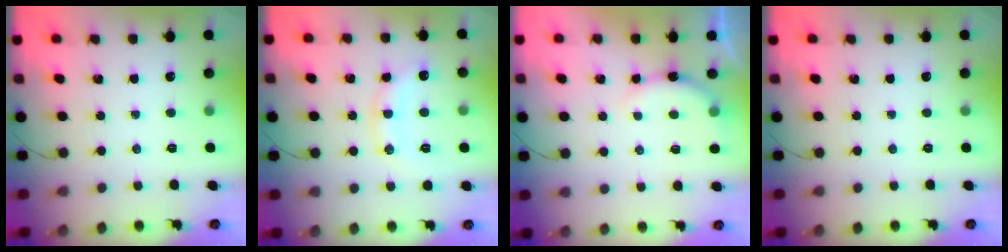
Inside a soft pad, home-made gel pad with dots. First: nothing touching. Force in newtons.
{"total": 11.0, "press": 11.0, "slide": 0.6}
{"total": 6.3, "press": 6.3, "slide": 0.8}
{"total": 0.0}